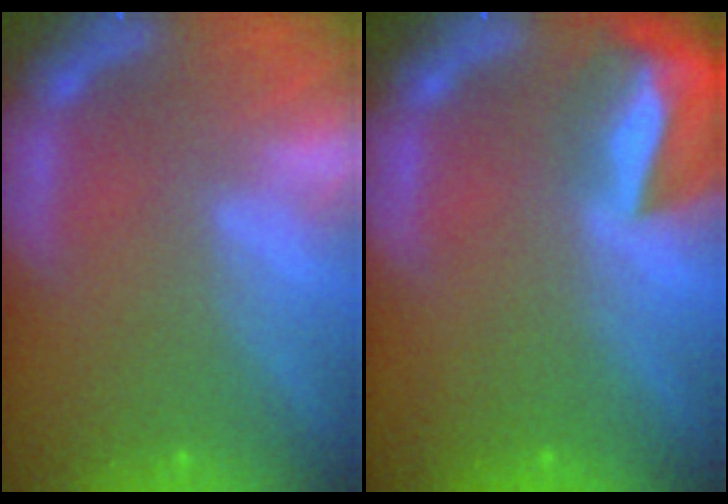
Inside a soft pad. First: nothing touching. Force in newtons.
{"total": 8.5}